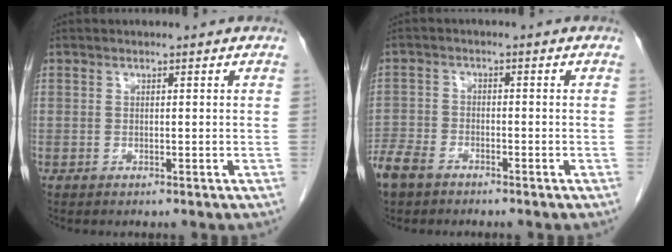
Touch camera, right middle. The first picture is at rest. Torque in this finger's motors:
{"motor_torque": [0.15, -0.16, 0.29, 0.09]}